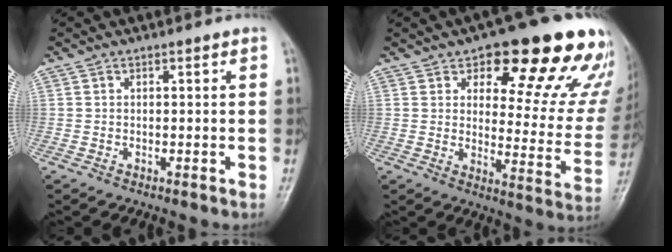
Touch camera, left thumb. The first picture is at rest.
{"total": 21.9, "force": [13.3, 8.3, 15.3], "torque": [-0.141, -0.066, 0.170]}